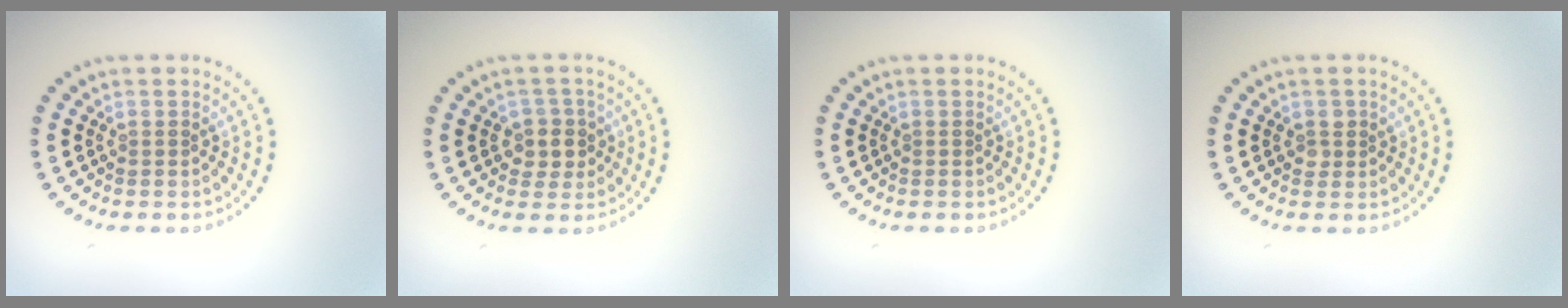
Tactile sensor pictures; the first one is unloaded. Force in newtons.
{"total": 2.5, "press": 2.2, "slide": 1.0}
{"total": 0.0}
{"total": 1.2, "press": 1.1, "slide": 0.4}